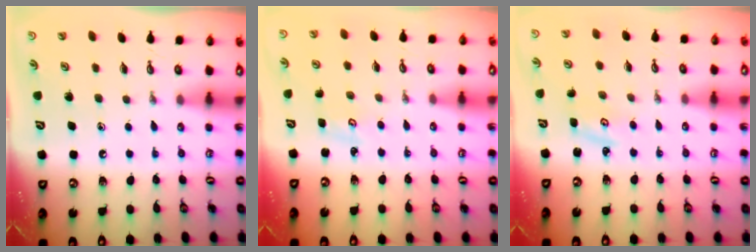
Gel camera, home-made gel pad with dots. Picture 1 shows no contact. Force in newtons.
{"total": 2.0, "press": 2.0, "slide": 0.4}
{"total": 2.6, "press": 2.6, "slide": 0.4}